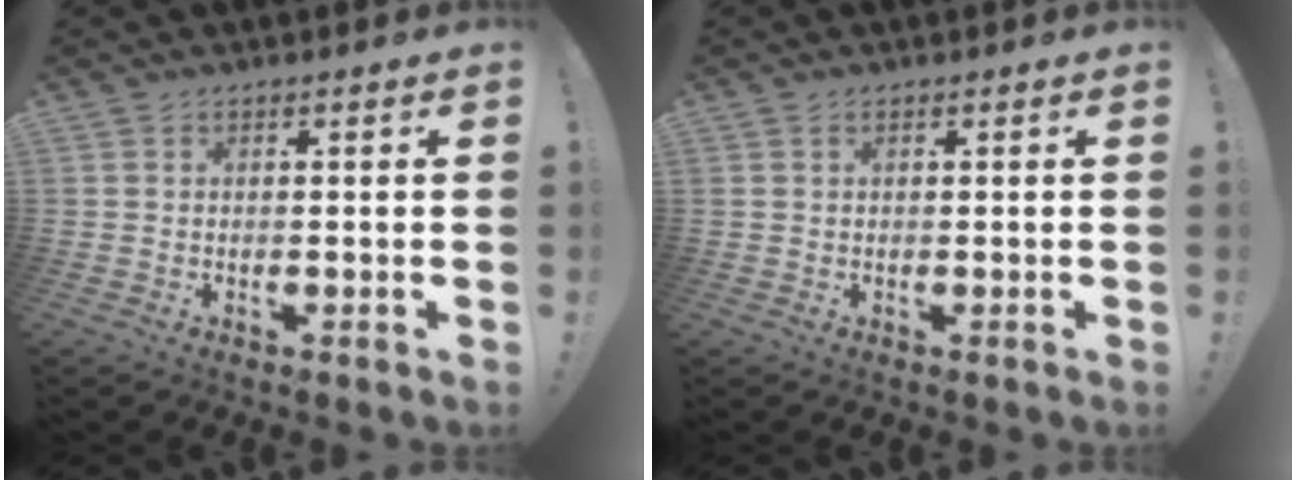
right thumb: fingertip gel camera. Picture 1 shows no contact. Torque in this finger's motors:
{"motor_torque": [-0.15, -0.06, -0.12, -0.04, -0.05]}